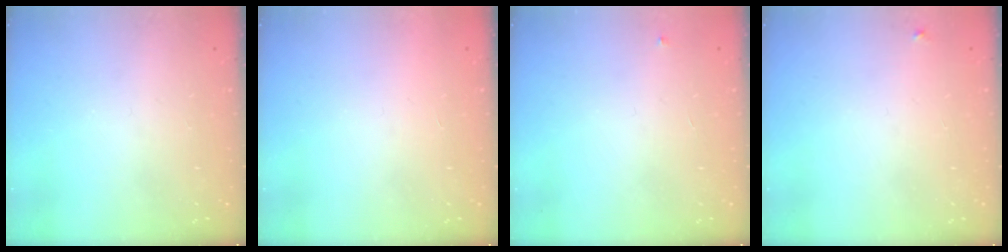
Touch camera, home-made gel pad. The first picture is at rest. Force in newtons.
{"total": 1.7, "press": 1.7, "slide": 0.1}
{"total": 3.0, "press": 2.9, "slide": 0.4}
{"total": 3.3, "press": 3.3, "slide": 0.4}